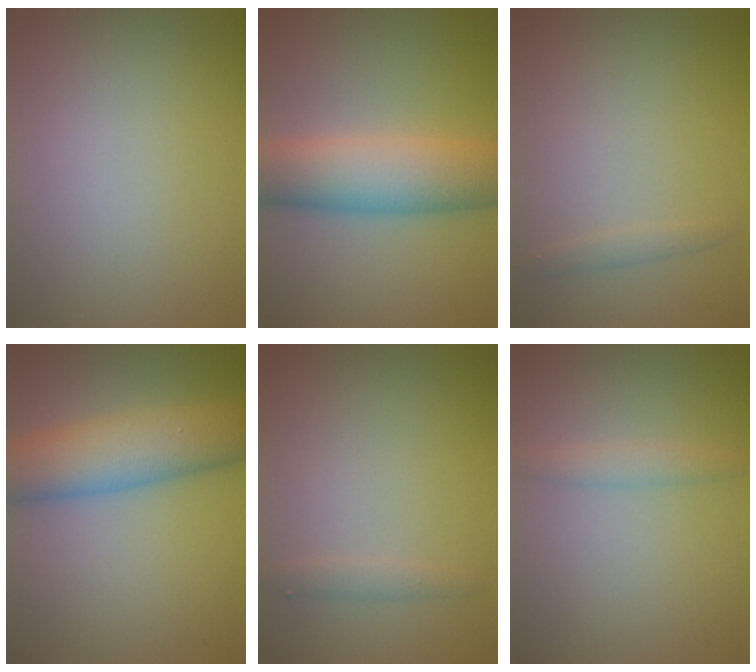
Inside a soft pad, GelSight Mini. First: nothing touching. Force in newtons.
{"total": 8.3, "press": 8.3, "slide": 0.3}
{"total": 0.8, "press": 0.8, "slide": 0.1}
{"total": 8.0, "press": 8.0, "slide": 0.2}
{"total": 1.0, "press": 1.0, "slide": 0.1}
{"total": 1.6, "press": 1.6, "slide": 0.1}